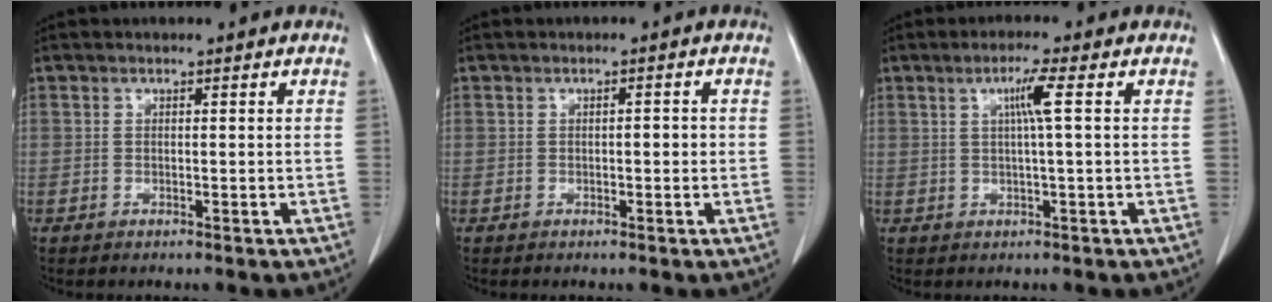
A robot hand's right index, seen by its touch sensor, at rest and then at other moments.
{"total": 1.4, "force": [-0.1, 0.5, 1.3], "torque": [-0.018, 0.002, -0.002]}
{"total": 3.8, "force": [0.9, -0.8, 3.6], "torque": [-0.070, 0.002, 0.016]}